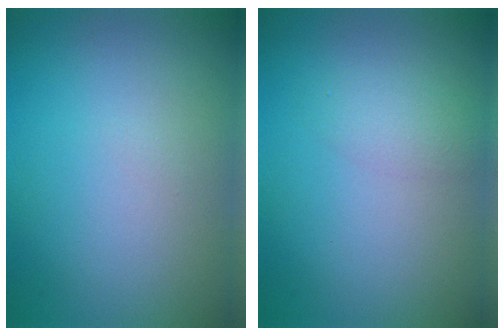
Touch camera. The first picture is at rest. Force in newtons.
{"total": 1.6, "press": 1.6, "slide": 0.1}